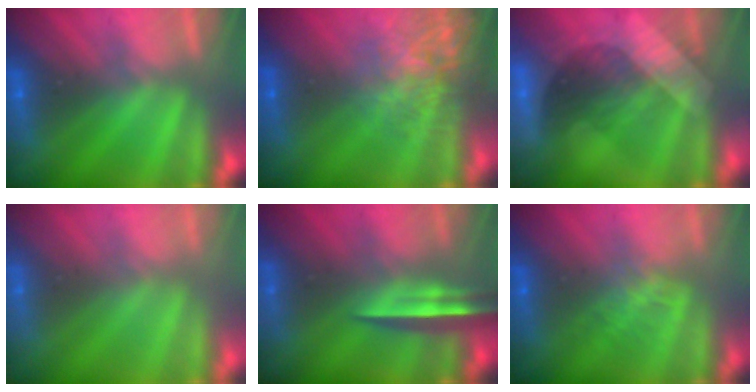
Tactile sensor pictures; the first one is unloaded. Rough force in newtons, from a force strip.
{"total": 7.5}
{"total": 3.0}
{"total": 2.9}
{"total": 4.5}
{"total": 1.3}